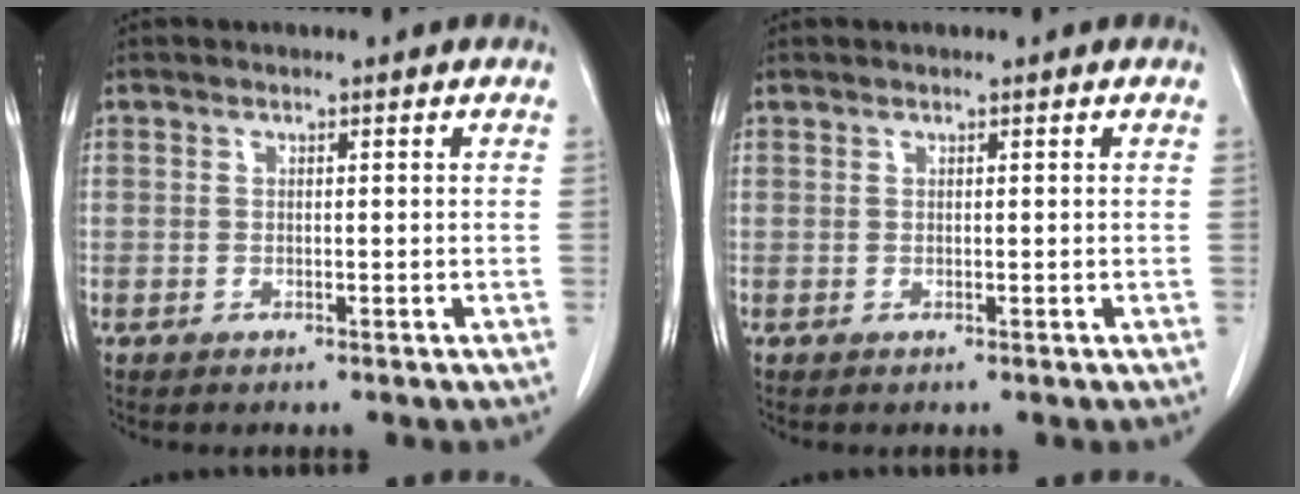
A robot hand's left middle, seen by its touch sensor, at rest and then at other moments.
{"total": 0.0}